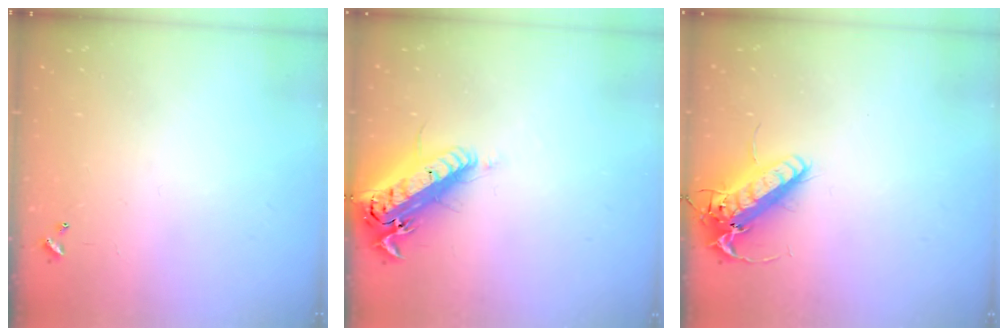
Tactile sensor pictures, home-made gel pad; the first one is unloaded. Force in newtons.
{"total": 19.3, "press": 18.8, "slide": 4.3}
{"total": 15.9, "press": 15.7, "slide": 2.8}